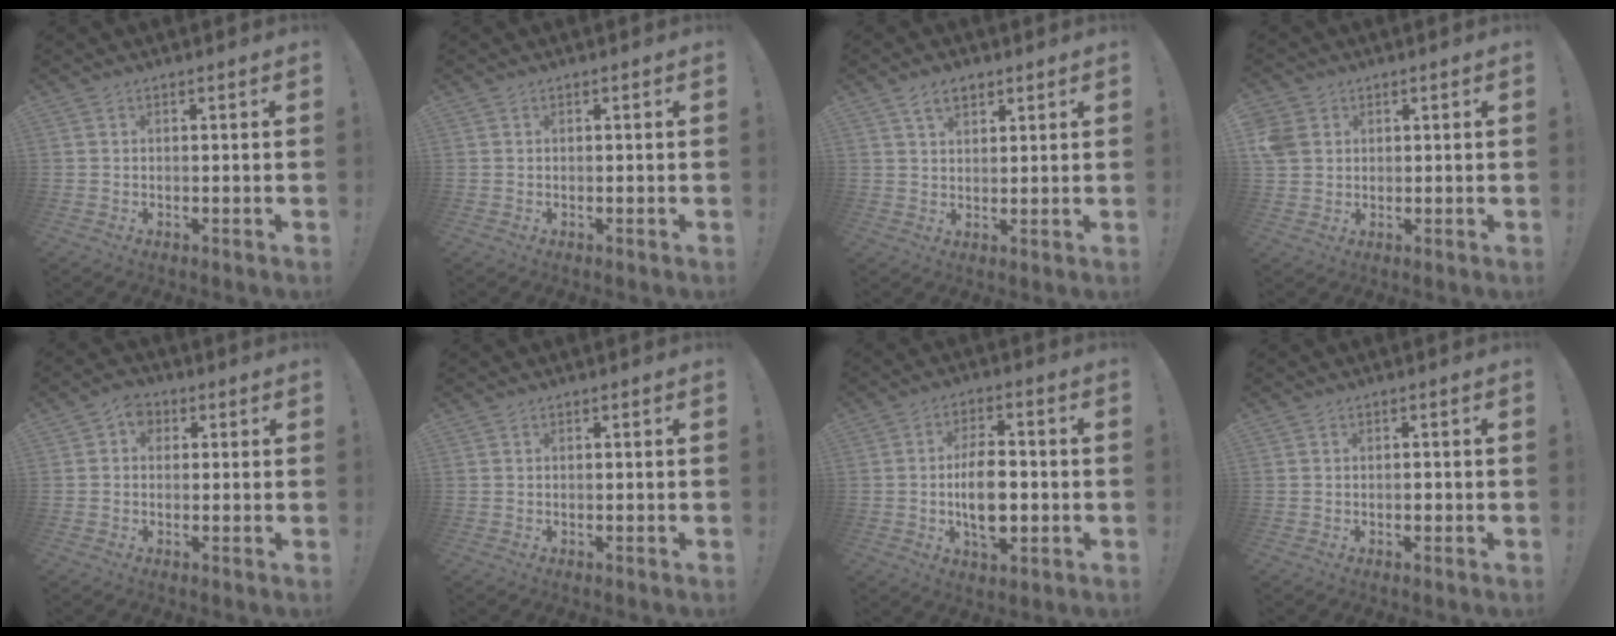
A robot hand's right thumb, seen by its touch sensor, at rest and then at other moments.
{"total": 0.0}
{"total": 5.5, "force": [3.3, 3.1, 3.0], "torque": [-0.047, -0.009, 0.060]}
{"total": 5.8, "force": [1.8, 4.9, 2.5], "torque": [-0.055, 0.001, 0.036]}
{"total": 4.5, "force": [0.8, 3.7, 2.4], "torque": [-0.035, 0.003, 0.017]}
{"total": 0.0}
{"total": 11.6, "force": [-1.7, 6.8, 9.3], "torque": [-0.155, 0.000, -0.033]}
{"total": 1.1, "force": [-0.7, 0.6, 0.5], "torque": [-0.010, 0.003, -0.011]}